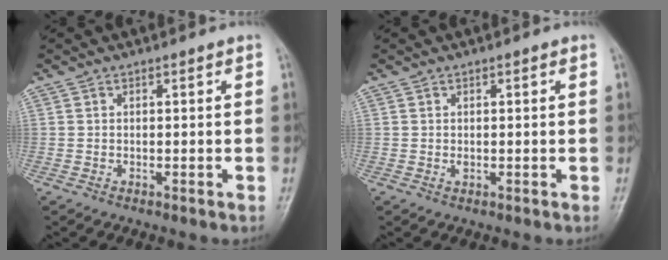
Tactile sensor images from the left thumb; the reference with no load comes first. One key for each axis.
{"total": 1.1, "fx": 0.1, "fy": 0.6, "fz": 0.9, "tx": -0.011, "ty": 0.002, "tz": 0.005}